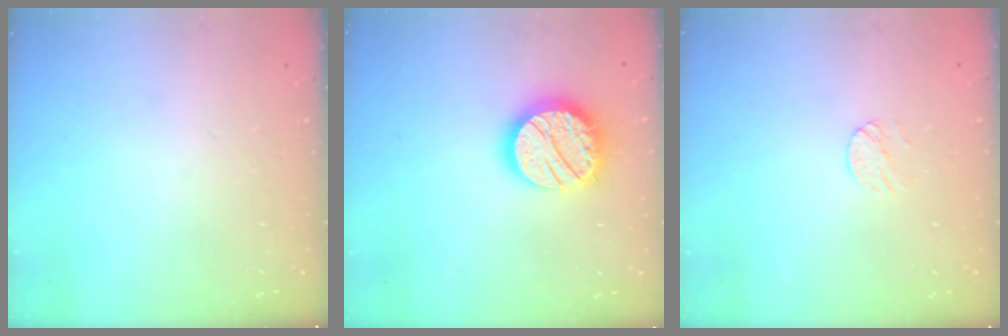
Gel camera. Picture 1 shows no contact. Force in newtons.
{"total": 18.8, "press": 18.7, "slide": 1.2}
{"total": 4.8, "press": 4.7, "slide": 0.4}